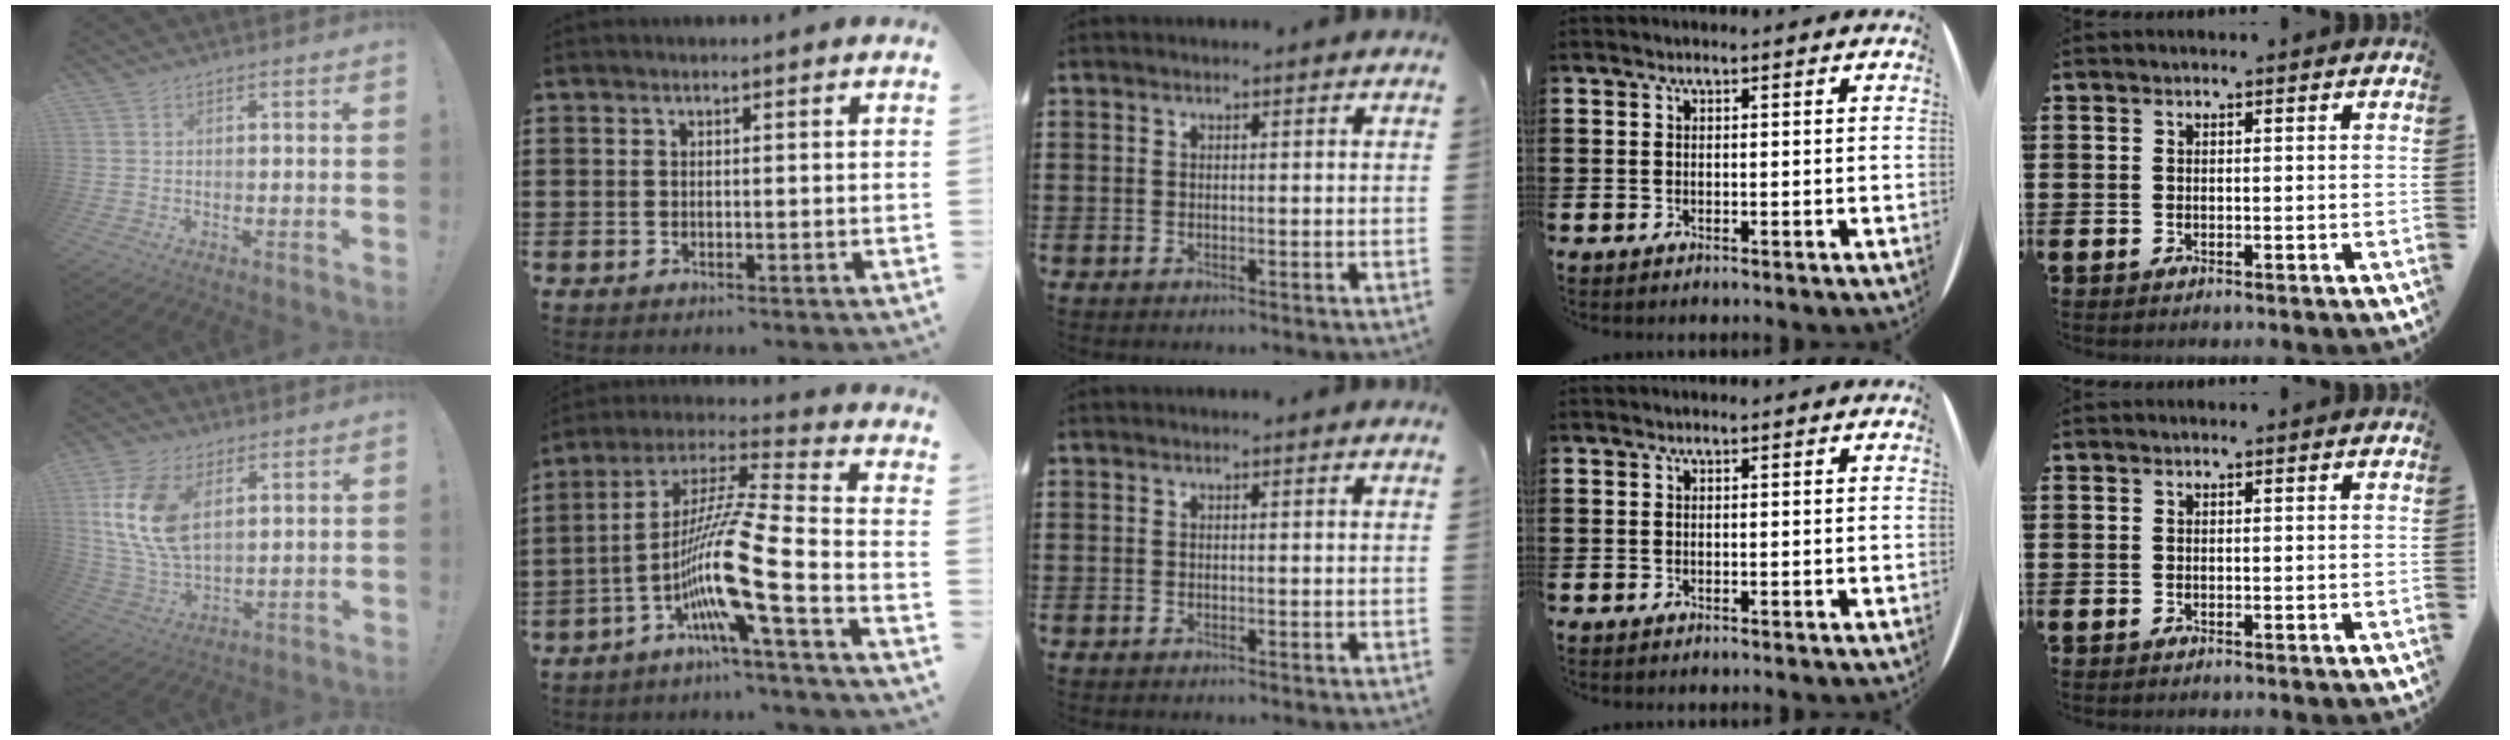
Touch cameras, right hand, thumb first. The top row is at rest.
{"thumb": {"total": 15.5, "force": [5.4, 9.4, 11.1], "torque": [-0.220, -0.019, 0.098]}, "index": {"total": 13.3, "force": [-5.9, -0.1, 11.9], "torque": [-0.250, -0.030, -0.123]}}